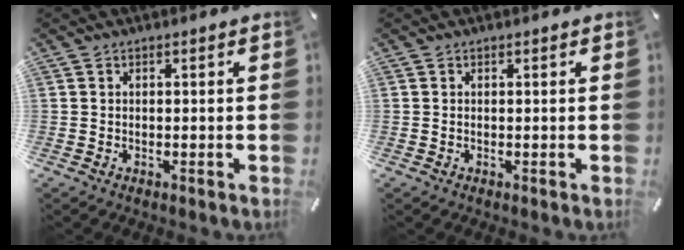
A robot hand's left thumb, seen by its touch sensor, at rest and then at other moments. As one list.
[{"total": 0.0}]